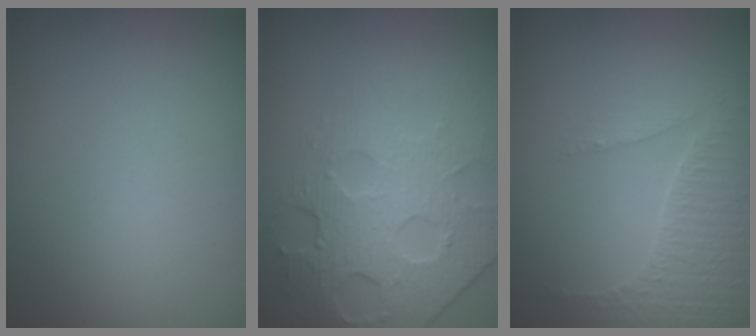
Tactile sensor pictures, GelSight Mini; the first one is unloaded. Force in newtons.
{"total": 5.6, "press": 4.9, "slide": 2.9}
{"total": 3.3, "press": 3.0, "slide": 1.6}